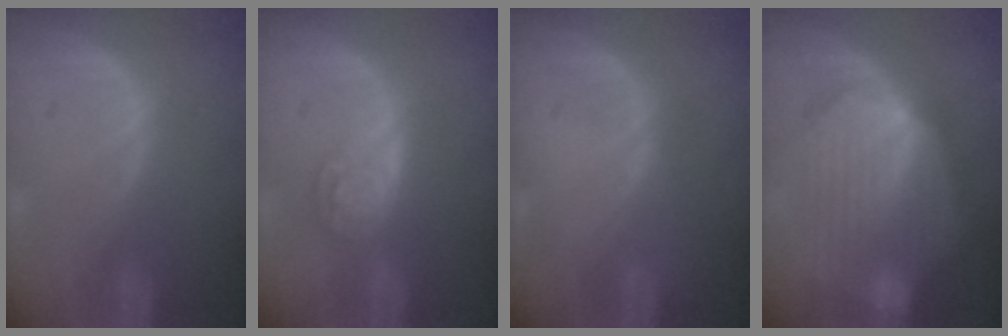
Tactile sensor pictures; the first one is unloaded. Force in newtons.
{"total": 5.4, "press": 4.8, "slide": 2.5}
{"total": 0.0}
{"total": 10.4, "press": 10.4, "slide": 0.8}